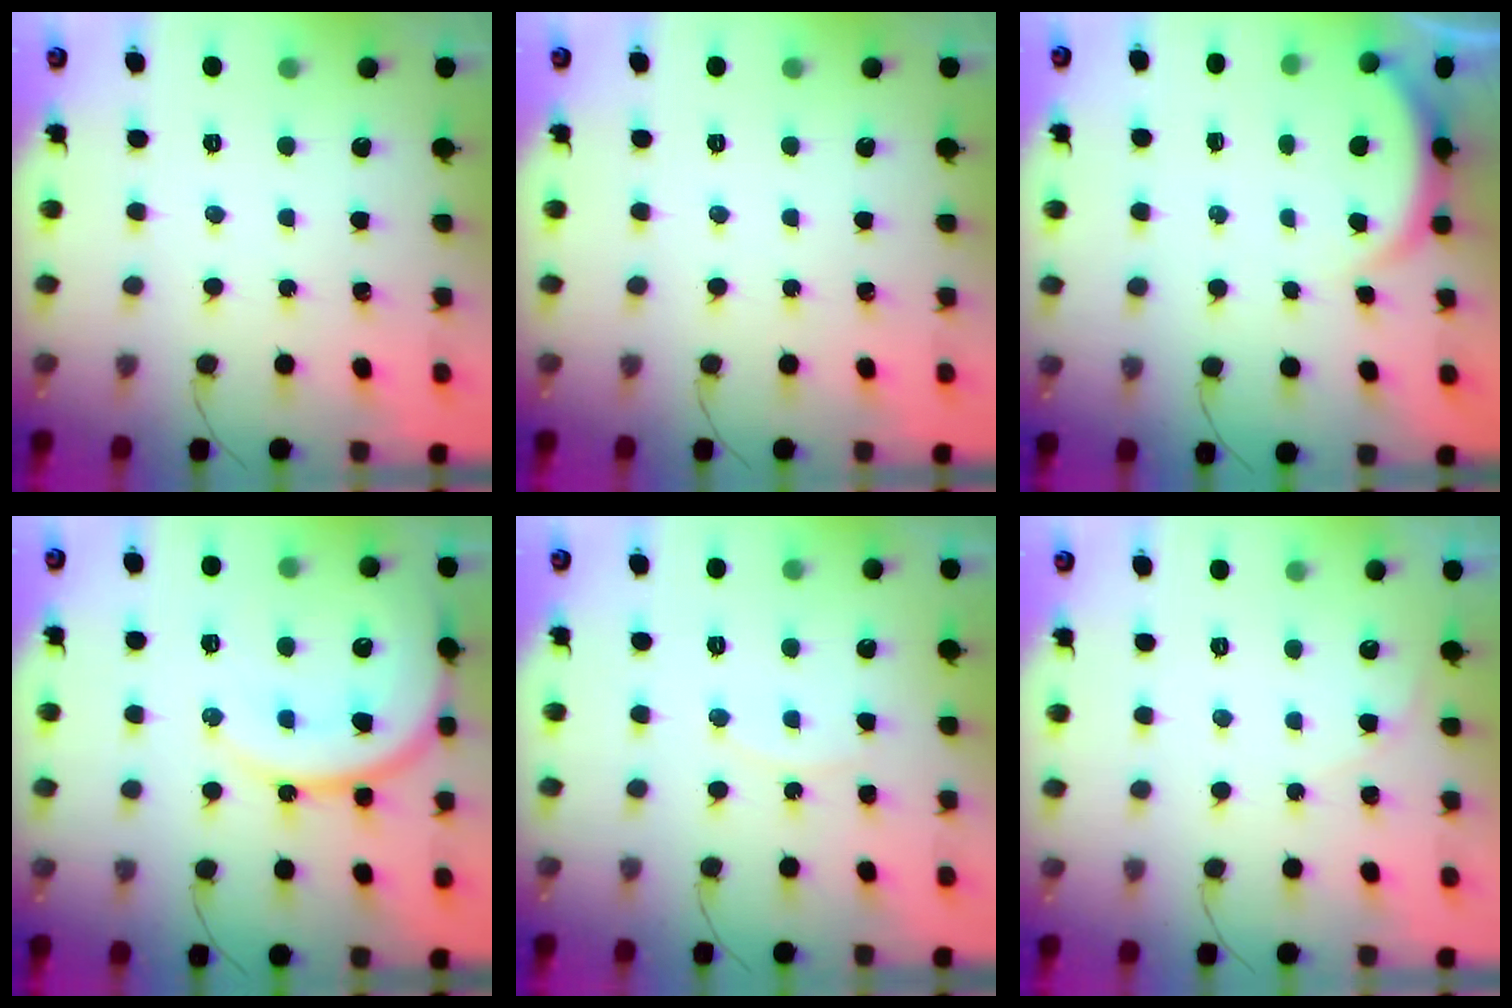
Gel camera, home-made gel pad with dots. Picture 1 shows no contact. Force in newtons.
{"total": 0.0}
{"total": 3.2, "press": 3.2, "slide": 0.4}
{"total": 18.6, "press": 18.5, "slide": 1.9}
{"total": 7.7, "press": 7.7, "slide": 0.7}
{"total": 3.4, "press": 3.4, "slide": 0.1}